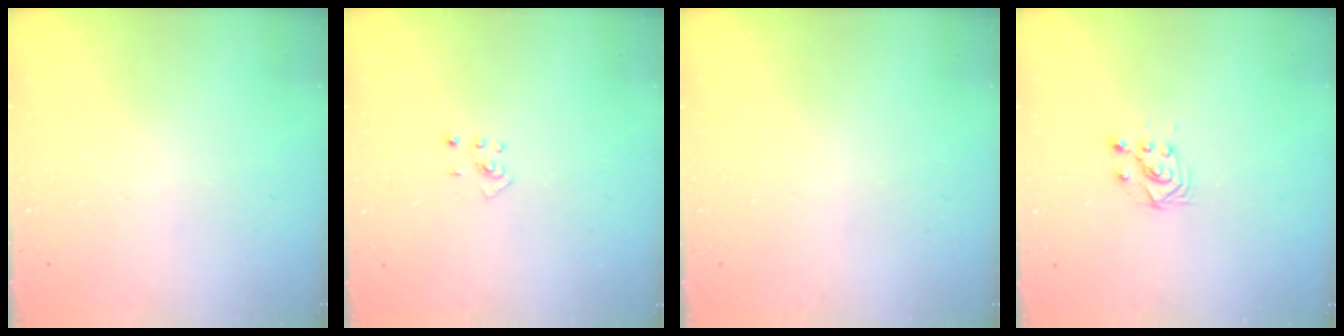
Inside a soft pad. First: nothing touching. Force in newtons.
{"total": 2.7, "press": 2.6, "slide": 0.6}
{"total": 0.0}
{"total": 4.4, "press": 4.4, "slide": 0.7}